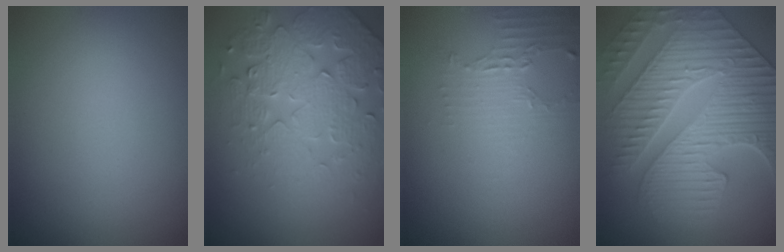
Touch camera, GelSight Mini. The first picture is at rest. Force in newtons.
{"total": 4.5, "press": 4.4, "slide": 0.9}
{"total": 2.2, "press": 1.5, "slide": 1.5}
{"total": 8.2, "press": 6.9, "slide": 4.5}